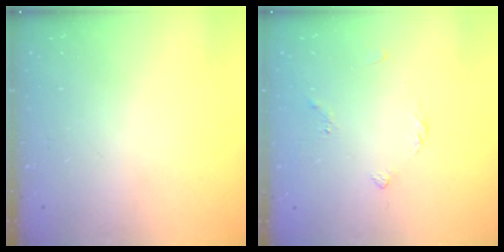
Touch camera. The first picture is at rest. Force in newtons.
{"total": 2.6, "press": 2.5, "slide": 0.6}